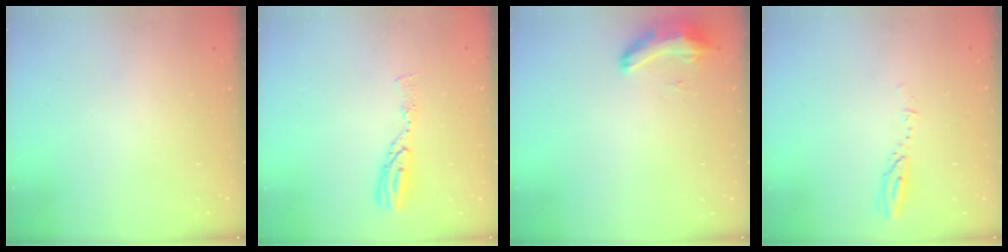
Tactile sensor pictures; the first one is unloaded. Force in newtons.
{"total": 7.8, "press": 7.8, "slide": 0.8}
{"total": 8.5, "press": 8.3, "slide": 1.6}
{"total": 3.1, "press": 3.1, "slide": 0.4}